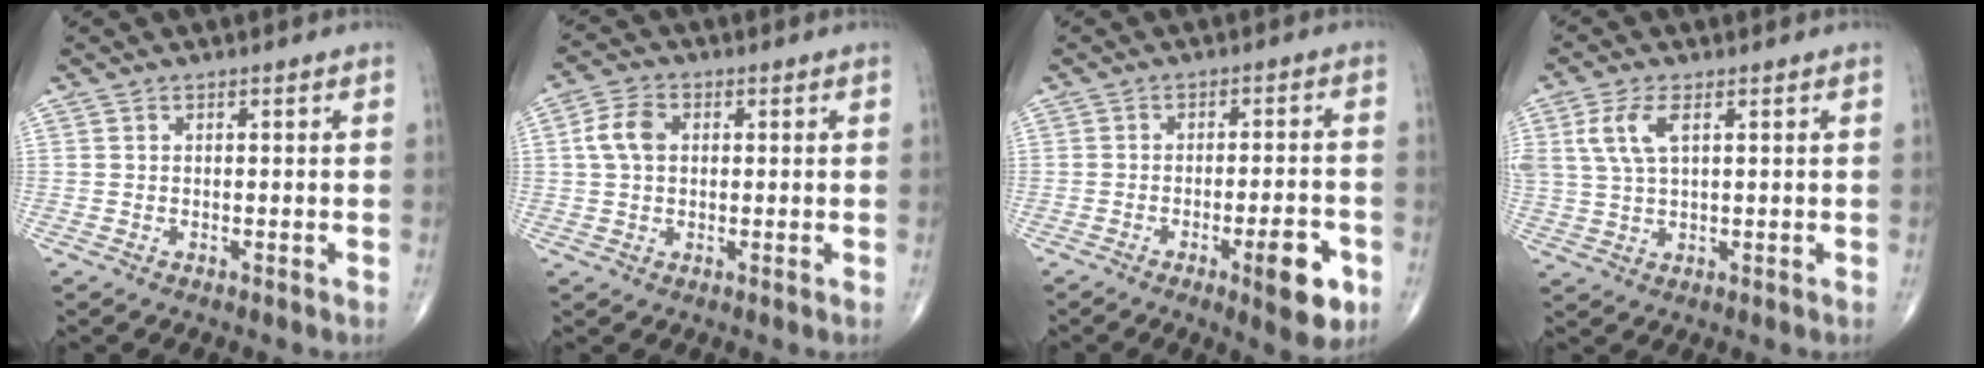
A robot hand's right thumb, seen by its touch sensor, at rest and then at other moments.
{"total": 5.4, "force": [0.8, 3.8, 3.8], "torque": [-0.074, 0.010, 0.011]}
{"total": 9.1, "force": [-4.0, 2.5, 7.8], "torque": [-0.095, 0.015, -0.051]}
{"total": 6.3, "force": [2.3, 2.9, 5.2], "torque": [-0.122, 0.001, 0.050]}